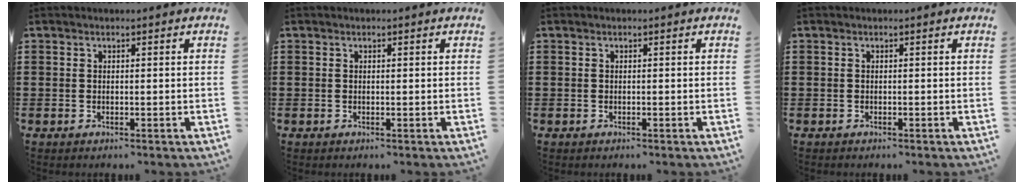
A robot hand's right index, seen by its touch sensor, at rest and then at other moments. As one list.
[{"total": 0.0}, {"total": 0.0}, {"total": 0.0}]